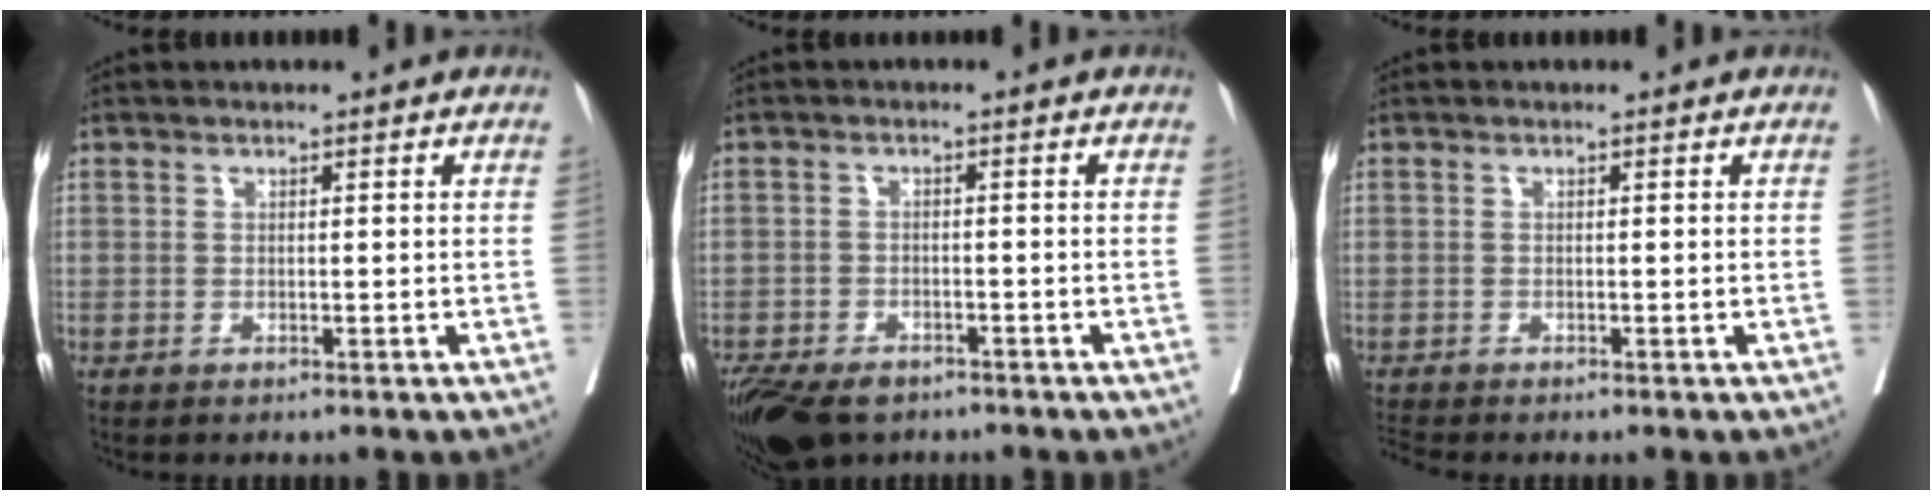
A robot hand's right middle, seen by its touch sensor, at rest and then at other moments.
{"total": 10.7, "force": [-7.4, 5.7, 5.2], "torque": [-0.115, -0.016, -0.114]}
{"total": 1.4, "force": [-1.2, -0.7, -0.1], "torque": [-0.014, -0.014, -0.026]}